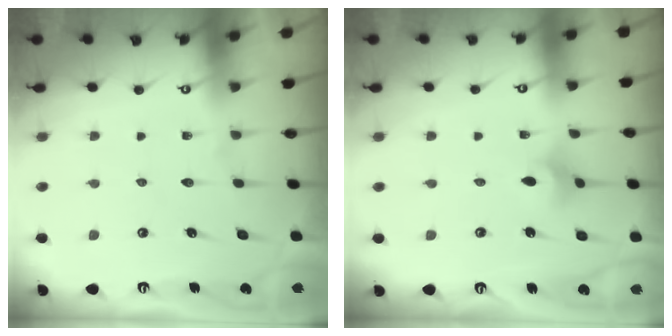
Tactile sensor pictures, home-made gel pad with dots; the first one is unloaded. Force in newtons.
{"total": 3.2, "press": 3.1, "slide": 0.6}